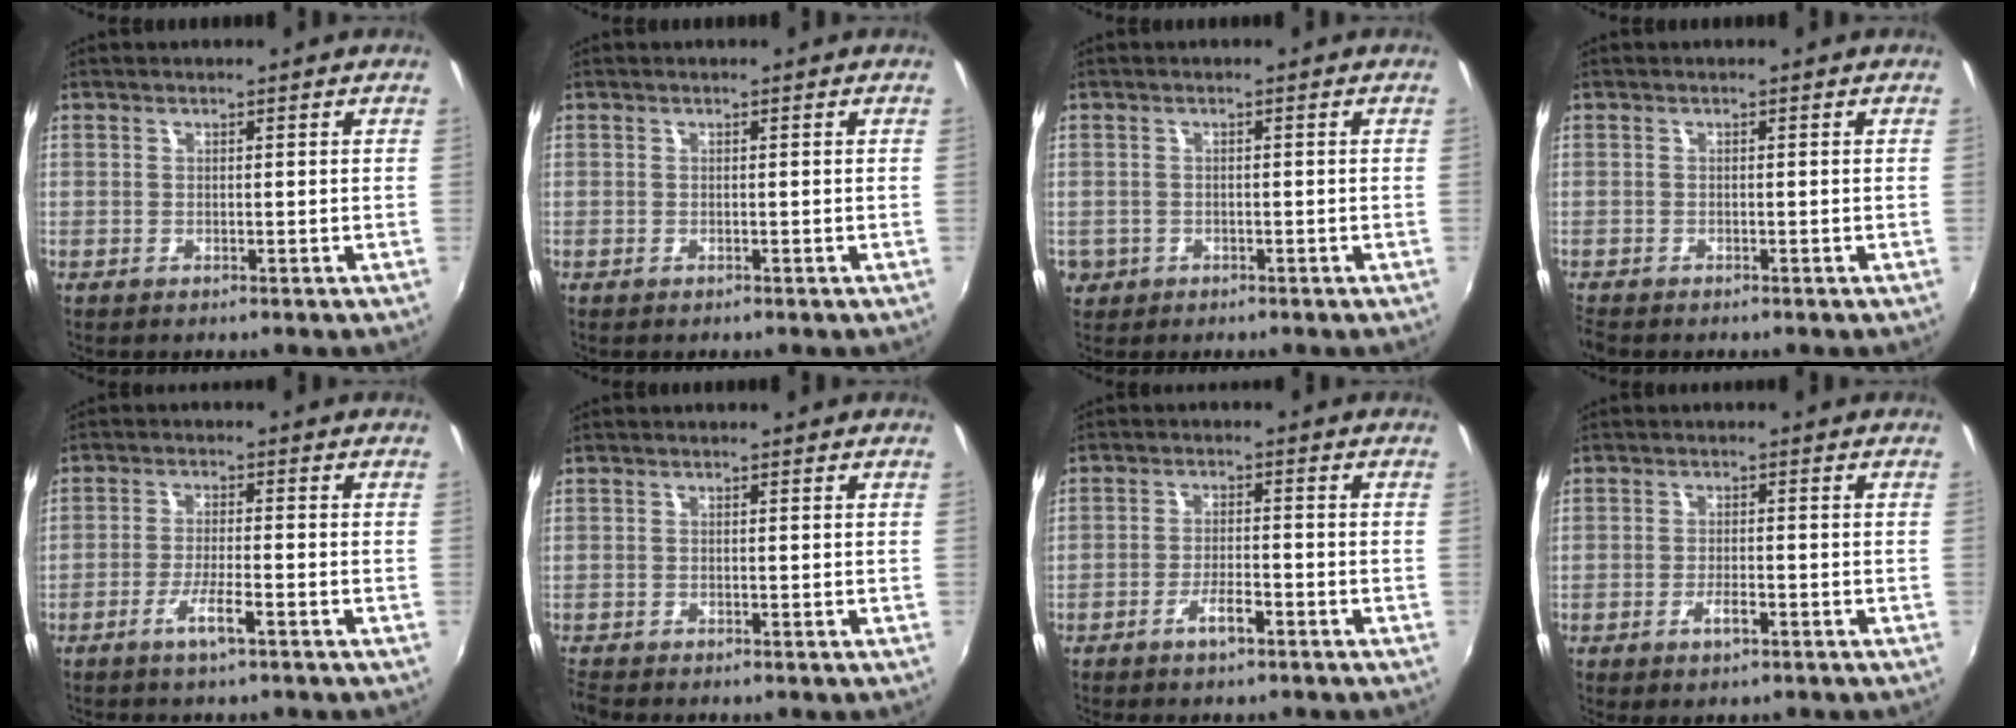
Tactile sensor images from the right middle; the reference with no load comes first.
{"total": 0.0}
{"total": 3.9, "force": [-1.1, 3.5, 1.3], "torque": [-0.040, -0.001, -0.013]}
{"total": 1.9, "force": [-1.8, 0.4, 0.7], "torque": [-0.015, -0.014, -0.032]}
{"total": 4.3, "force": [-2.9, 0.3, 3.2], "torque": [-0.072, -0.004, -0.055]}
{"total": 2.3, "force": [-2.2, 0.2, 0.7], "torque": [-0.018, -0.016, -0.043]}
{"total": 3.9, "force": [-2.7, 0.9, 2.6], "torque": [-0.061, 0.000, -0.048]}
{"total": 3.0, "force": [-1.8, 1.0, 2.2], "torque": [-0.047, -0.004, -0.033]}